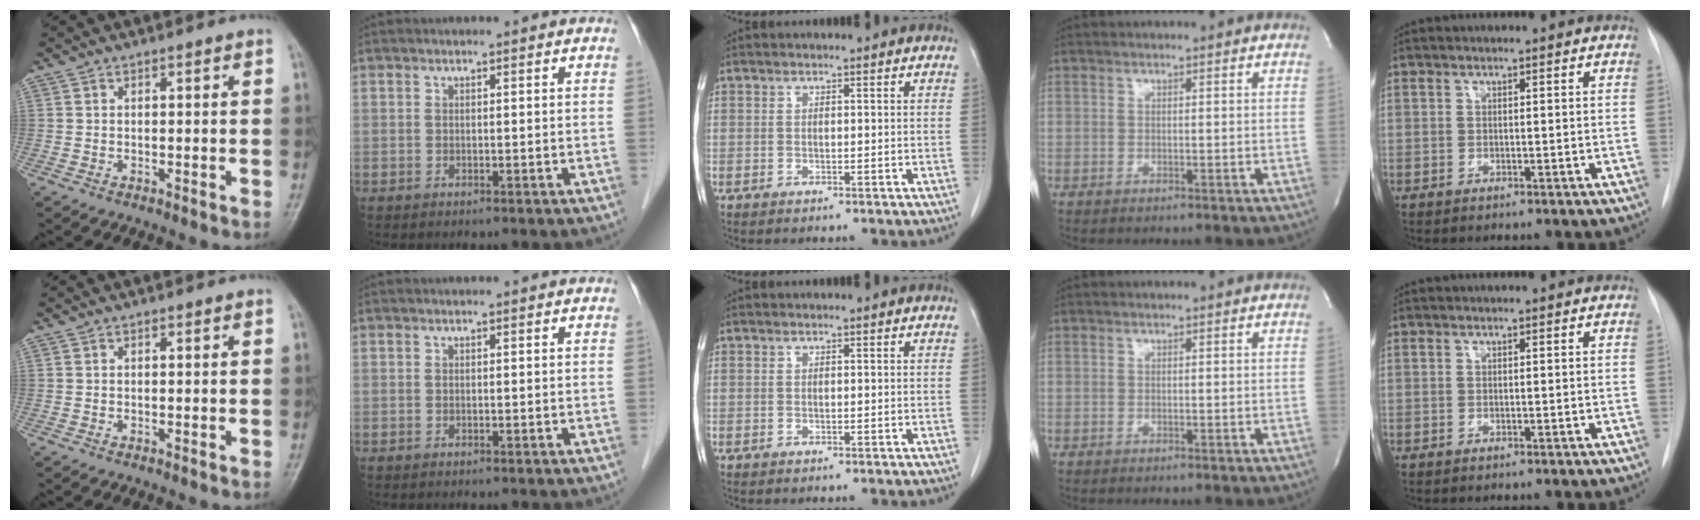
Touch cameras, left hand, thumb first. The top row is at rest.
{}